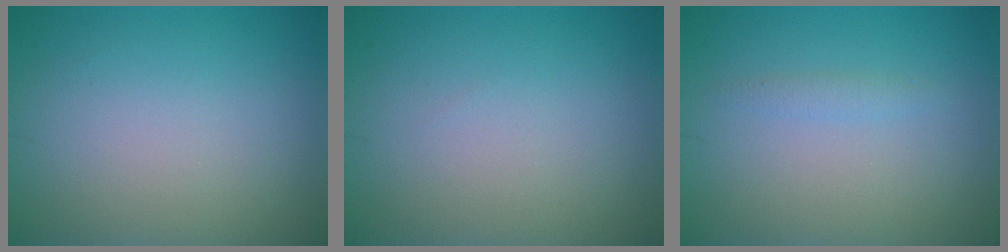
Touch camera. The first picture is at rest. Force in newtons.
{"total": 0.0}
{"total": 0.8, "press": 0.8, "slide": 0.1}